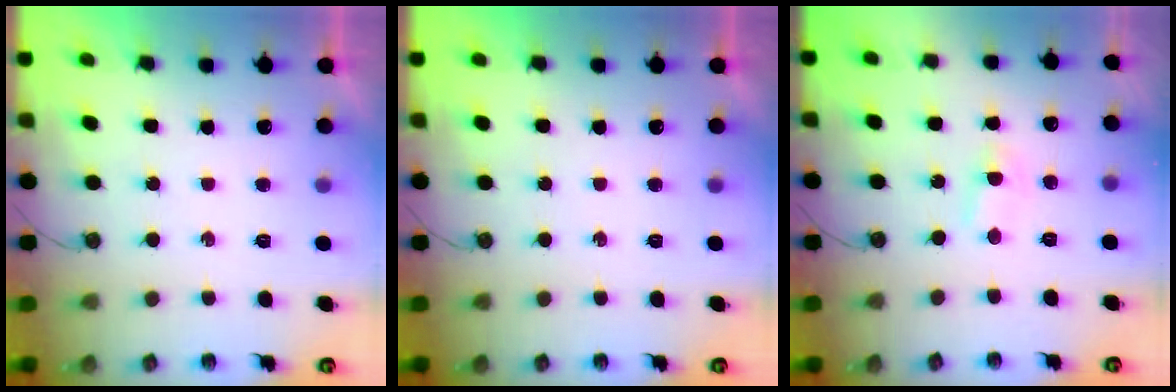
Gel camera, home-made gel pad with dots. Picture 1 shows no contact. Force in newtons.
{"total": 0.0}
{"total": 2.9, "press": 2.9, "slide": 0.4}